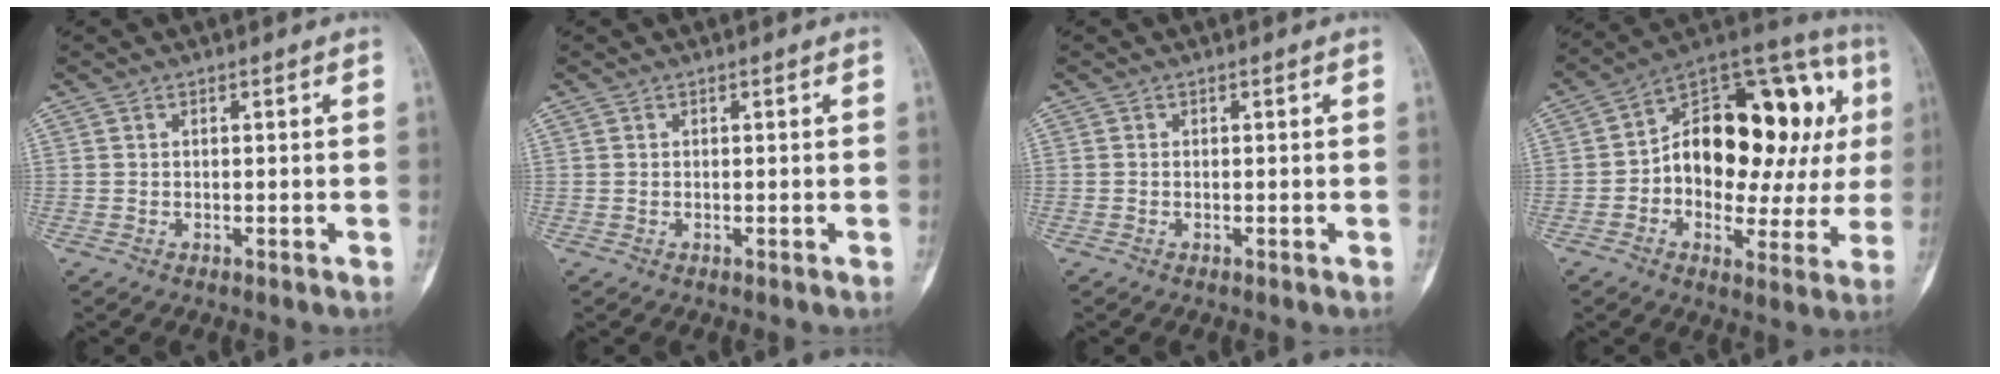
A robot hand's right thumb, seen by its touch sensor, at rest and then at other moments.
{"total": 0.0}
{"total": 0.0}
{"total": 26.3, "force": [3.3, 14.3, 21.8], "torque": [-0.270, 0.046, 0.044]}